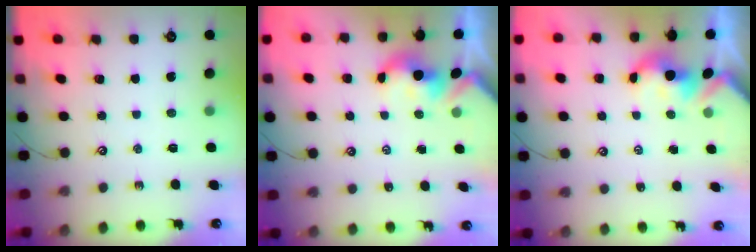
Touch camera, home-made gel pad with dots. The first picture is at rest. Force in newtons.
{"total": 1.6, "press": 1.6, "slide": 0.2}
{"total": 2.0, "press": 2.0, "slide": 0.2}